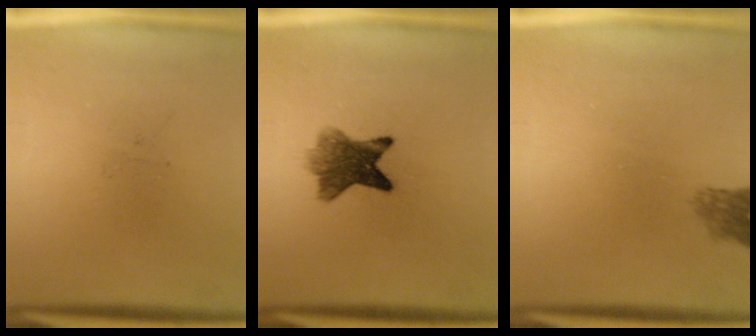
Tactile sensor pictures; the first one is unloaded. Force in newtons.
{"total": 7.2}
{"total": 2.4}